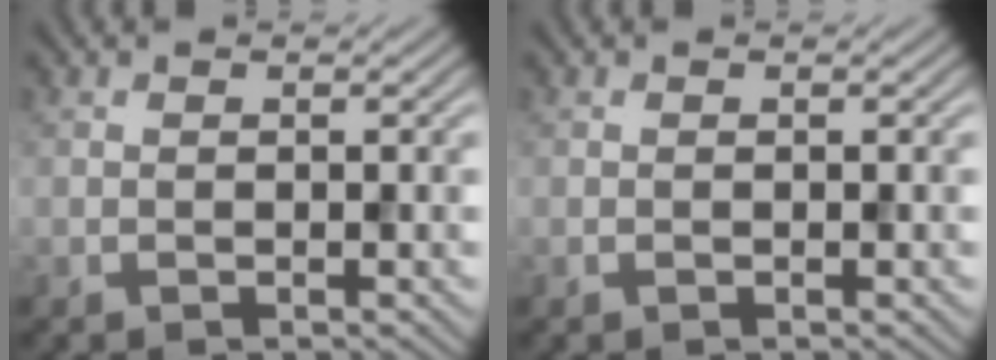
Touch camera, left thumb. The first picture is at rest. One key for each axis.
{"total": 0.0}